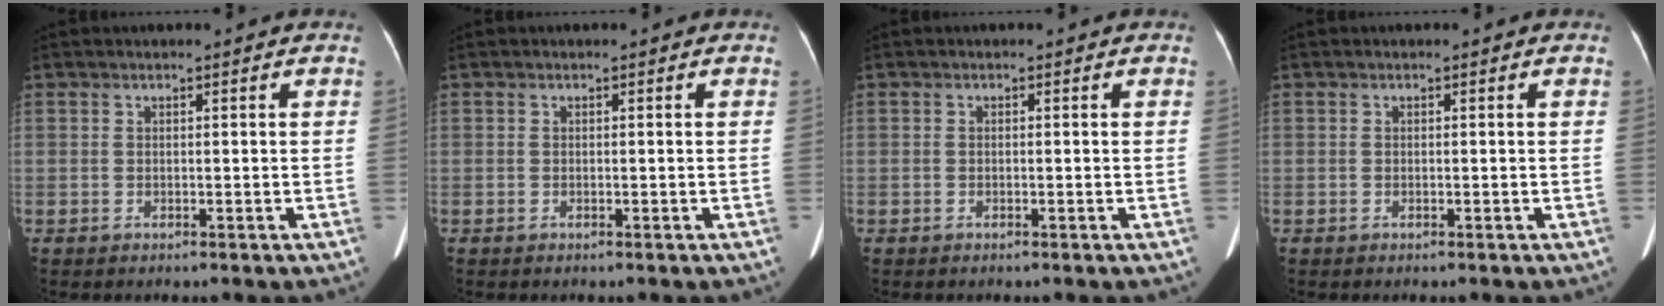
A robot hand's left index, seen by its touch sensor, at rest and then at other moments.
{"total": 0.0}
{"total": 0.0}
{"total": 0.0}